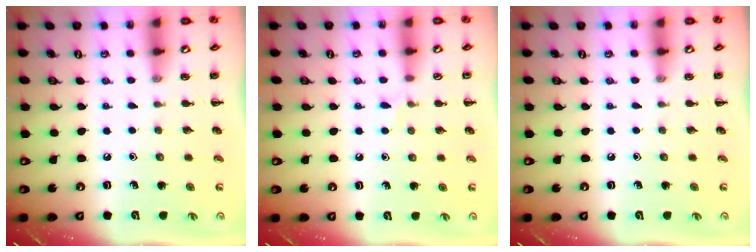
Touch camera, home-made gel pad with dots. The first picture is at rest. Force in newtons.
{"total": 4.2, "press": 3.9, "slide": 1.5}
{"total": 0.0}